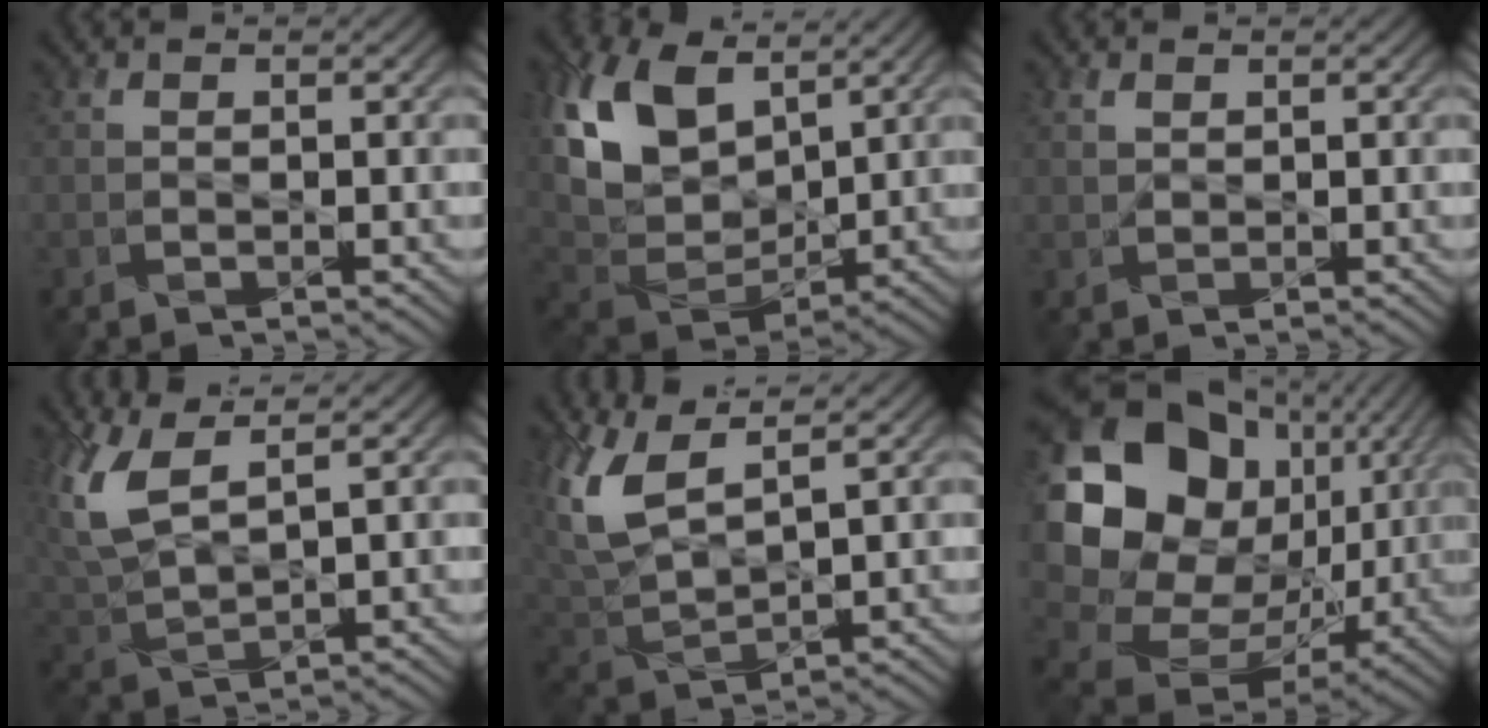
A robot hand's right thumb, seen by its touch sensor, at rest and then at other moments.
{"total": 14.4, "force": [5.9, 8.8, 9.8], "torque": [-0.244, 0.017, 0.111]}
{"total": 1.3, "force": [0.8, 0.8, 0.7], "torque": [-0.019, 0.001, 0.019]}
{"total": 8.6, "force": [4.4, 3.3, 6.6], "torque": [-0.173, 0.005, 0.091]}
{"total": 9.6, "force": [5.5, 3.6, 7.0], "torque": [-0.186, 0.010, 0.111]}
{"total": 21.7, "force": [4.3, 17.1, 12.6], "torque": [-0.311, 0.004, 0.106]}